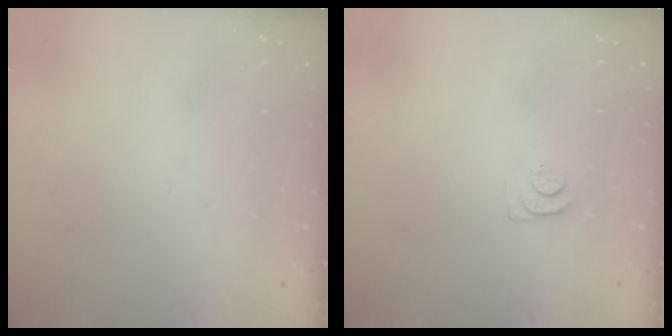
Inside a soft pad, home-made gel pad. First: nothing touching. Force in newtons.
{"total": 4.1, "press": 4.0, "slide": 0.6}